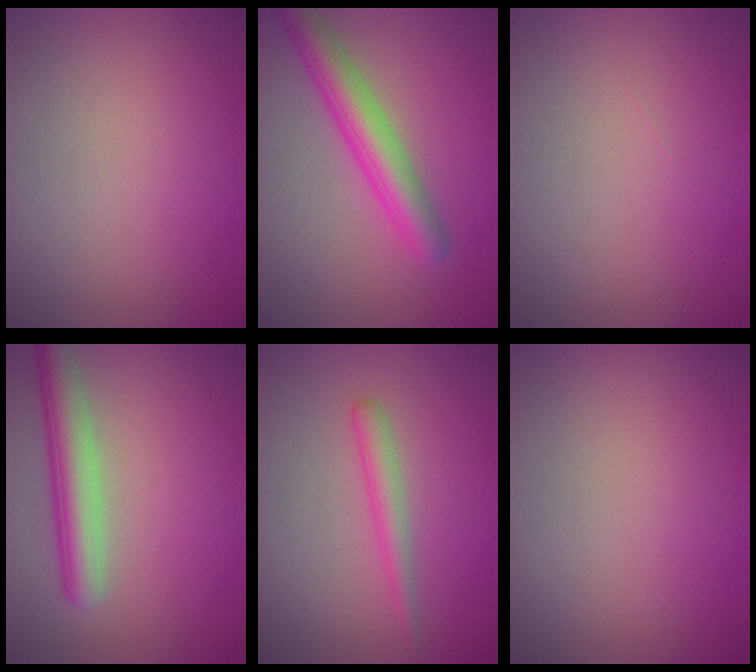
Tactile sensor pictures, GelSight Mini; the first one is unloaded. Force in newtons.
{"total": 4.6, "press": 4.6, "slide": 0.2}
{"total": 0.0}
{"total": 4.3, "press": 4.3, "slide": 0.2}
{"total": 1.8, "press": 1.8, "slide": 0.1}
{"total": 0.0}